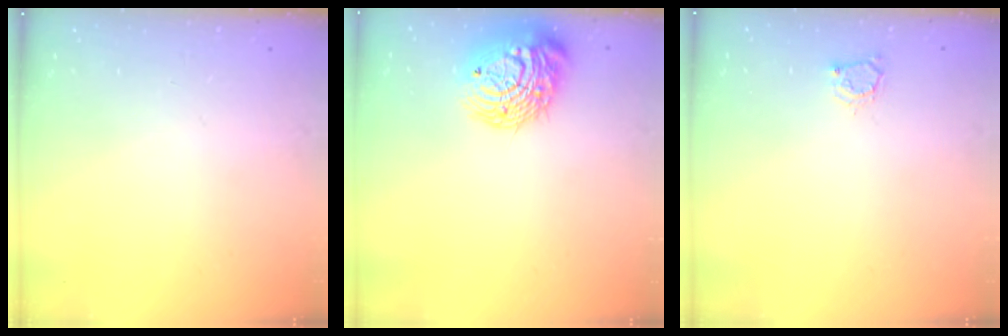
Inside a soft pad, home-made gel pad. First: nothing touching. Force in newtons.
{"total": 15.3, "press": 15.2, "slide": 1.8}
{"total": 2.9, "press": 2.9, "slide": 0.4}